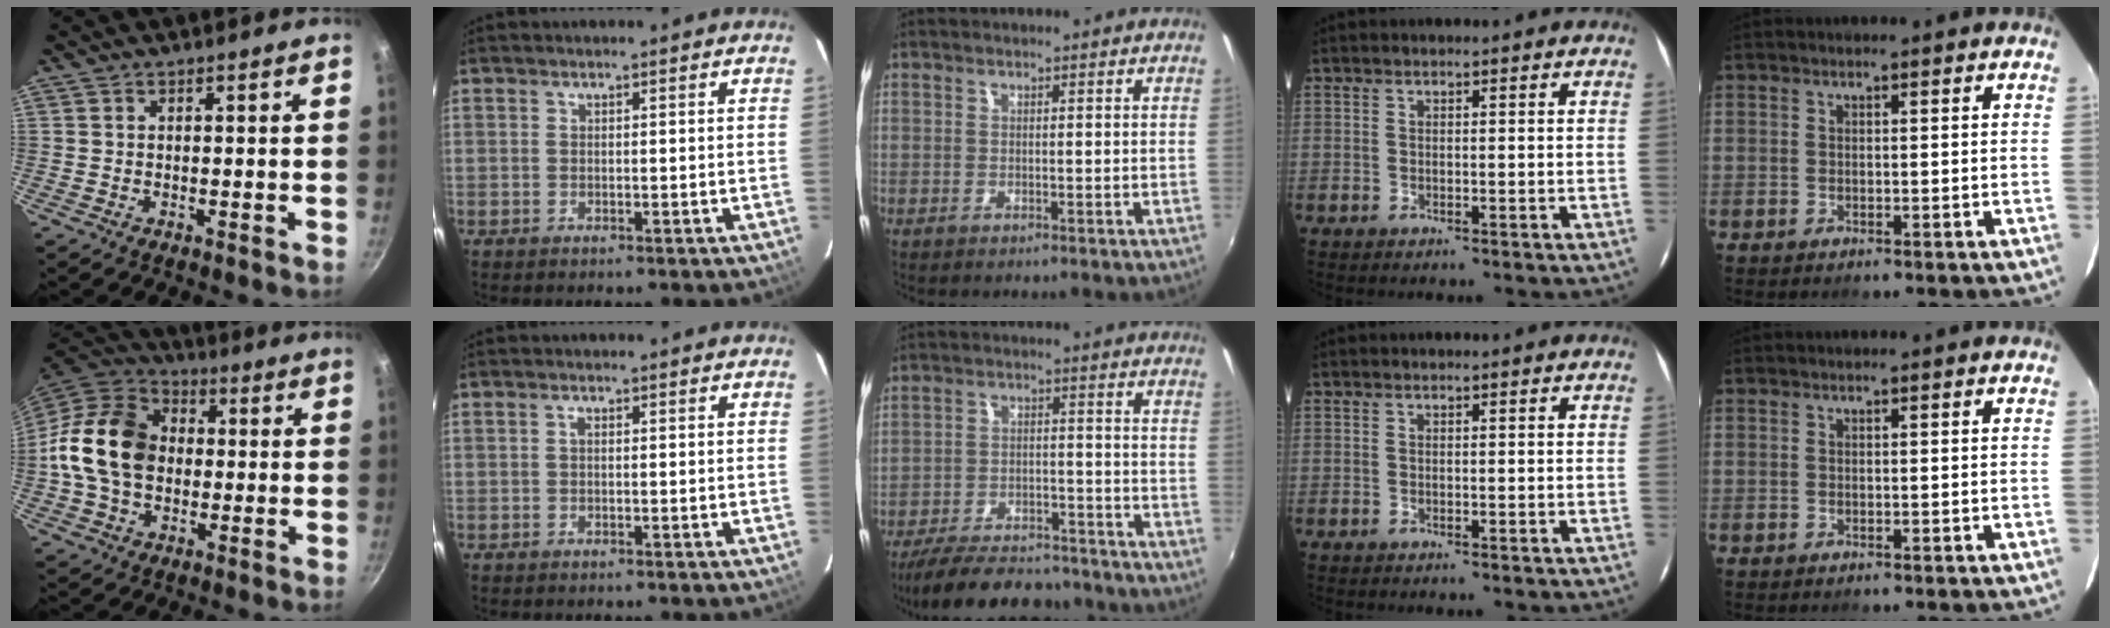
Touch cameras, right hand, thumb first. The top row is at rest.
{"thumb": {"total": 17.2, "force": [-0.4, 12.9, 11.4], "torque": [-0.183, 0.030, -0.023]}, "index": {"total": 0.6, "force": [0.0, 0.3, 0.4], "torque": [-0.008, 0.004, 0.000]}, "middle": {"total": 18.5, "force": [-15.8, 5.8, 7.7], "torque": [-0.164, -0.005, -0.224]}}